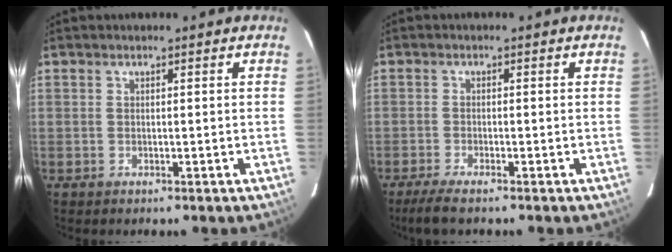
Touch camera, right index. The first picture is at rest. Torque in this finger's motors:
{"motor_torque": [0.07, -0.04, 0.17, 0.03]}